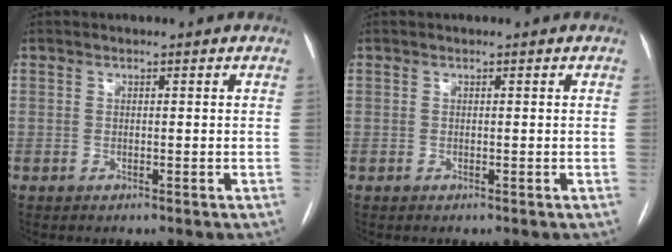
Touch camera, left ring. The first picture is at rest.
{"total": 0.0}